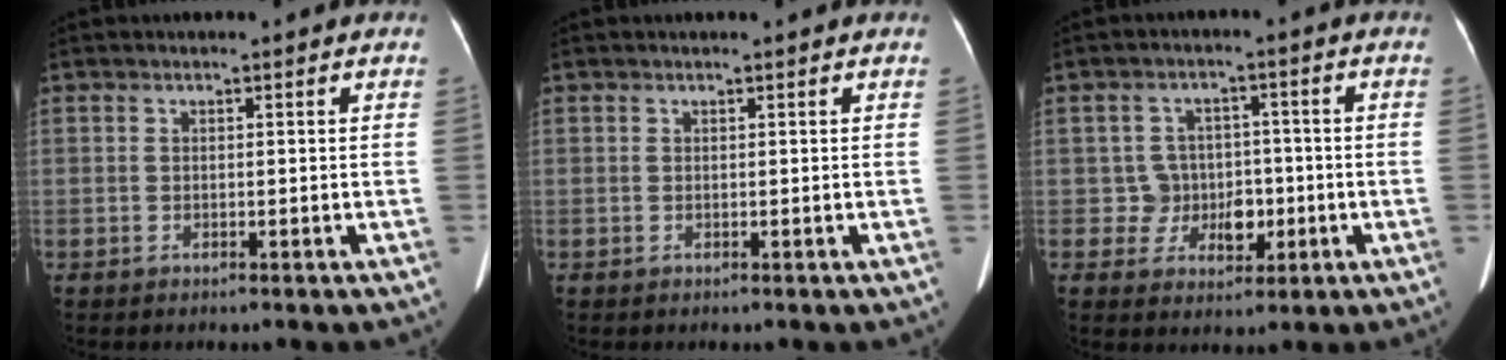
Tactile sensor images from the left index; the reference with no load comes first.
{"total": 0.6, "force": [0.5, -0.1, 0.3], "torque": [-0.003, 0.005, 0.013]}
{"total": 5.3, "force": [-0.8, 5.1, 1.1], "torque": [-0.005, 0.015, -0.008]}